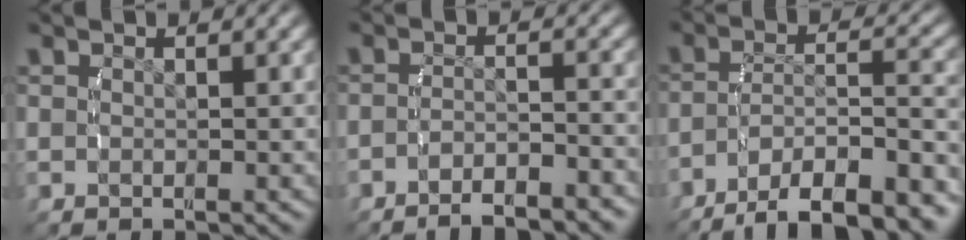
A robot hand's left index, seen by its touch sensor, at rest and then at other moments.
{"total": 4.6, "force": [-4.2, 0.6, 1.7], "torque": [-0.031, -0.014, -0.064]}
{"total": 10.6, "force": [-8.4, 3.7, 5.4], "torque": [-0.076, -0.017, -0.121]}